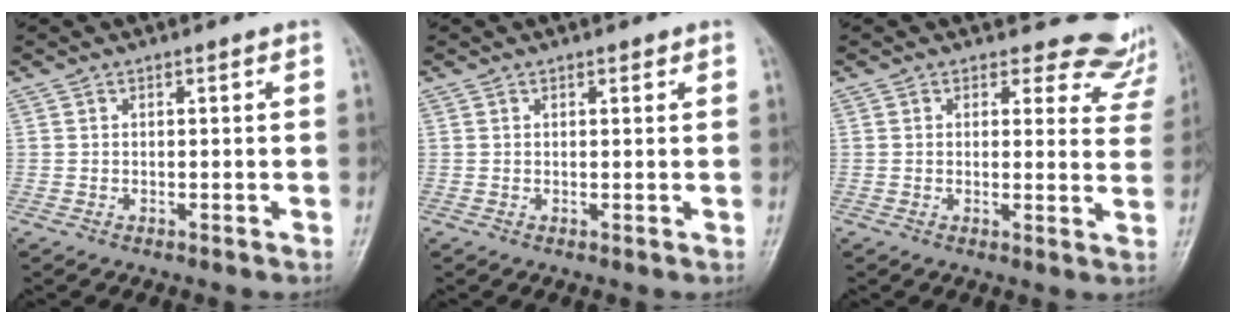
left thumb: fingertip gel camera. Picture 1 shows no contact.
{"total": 1.0, "force": [0.6, 0.4, 0.6], "torque": [-0.006, -0.001, 0.006]}
{"total": 9.3, "force": [8.5, 3.8, -0.4], "torque": [0.059, -0.066, 0.061]}